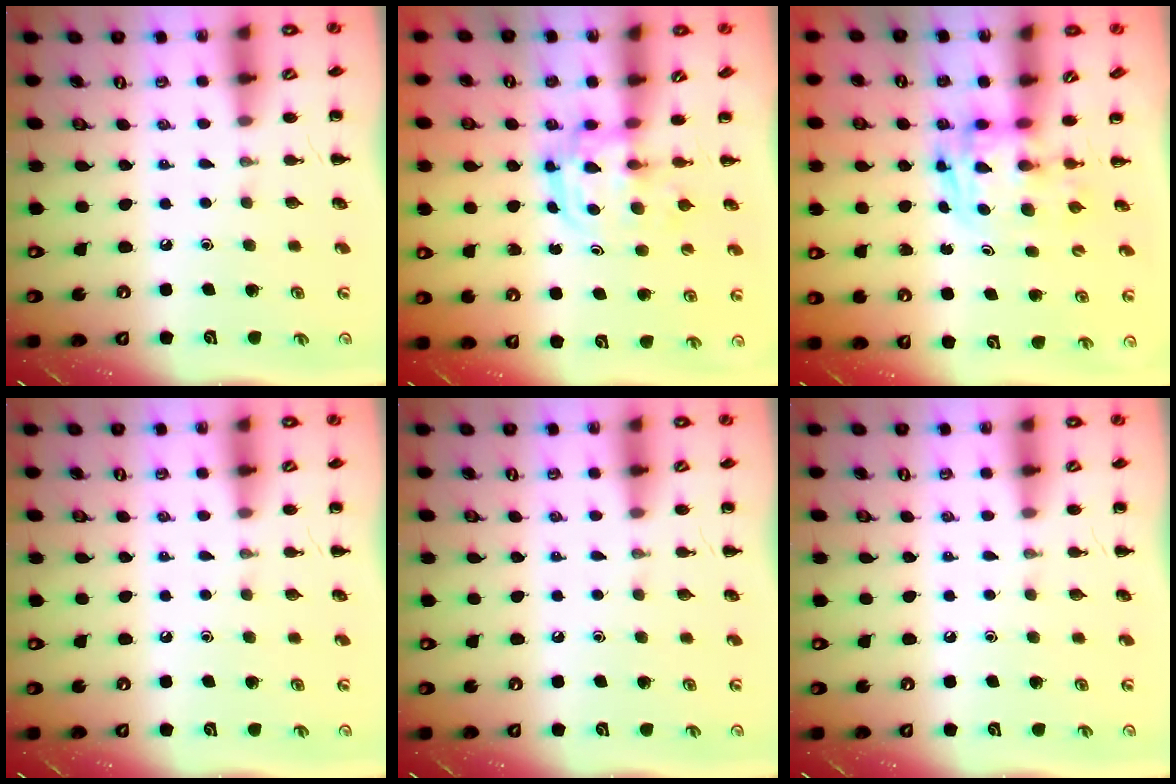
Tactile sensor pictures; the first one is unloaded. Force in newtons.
{"total": 2.9, "press": 2.9, "slide": 0.3}
{"total": 2.9, "press": 2.9, "slide": 0.5}
{"total": 0.0}
{"total": 0.0}
{"total": 0.0}